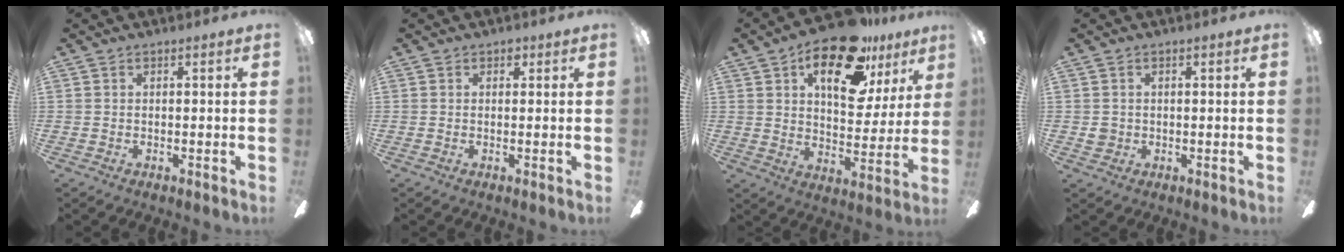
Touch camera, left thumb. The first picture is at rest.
{"total": 1.4, "force": [0.8, 1.0, 0.6], "torque": [0.002, -0.004, 0.010]}
{"total": 19.7, "force": [11.6, 9.3, 12.9], "torque": [-0.185, -0.056, 0.194]}
{"total": 2.3, "force": [0.1, 2.2, 0.7], "torque": [-0.007, 0.003, -0.001]}